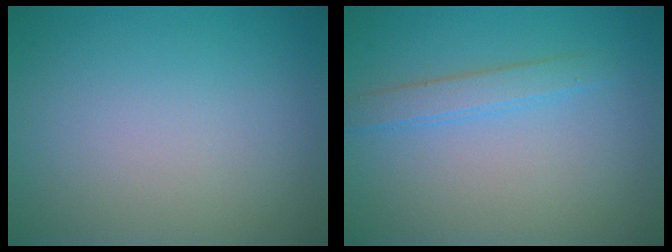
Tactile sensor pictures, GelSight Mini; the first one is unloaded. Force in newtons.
{"total": 1.9, "press": 1.9, "slide": 0.1}